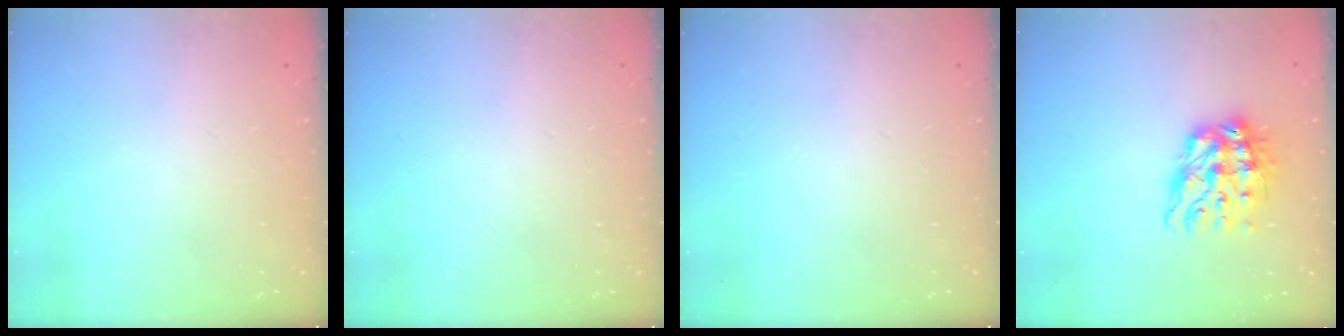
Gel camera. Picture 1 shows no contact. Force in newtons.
{"total": 0.0}
{"total": 0.0}
{"total": 11.3, "press": 11.2, "slide": 1.2}